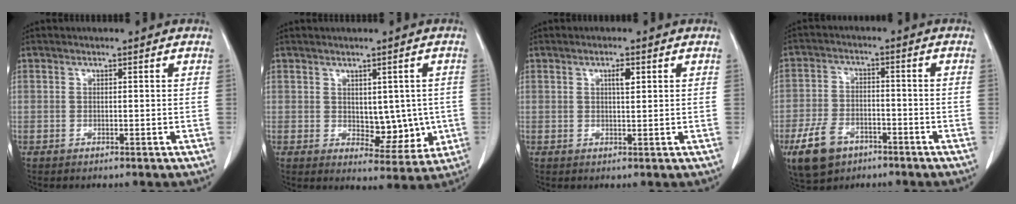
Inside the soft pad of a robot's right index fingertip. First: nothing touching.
{"total": 6.7, "force": [-0.1, 3.9, 5.4], "torque": [-0.055, -0.004, 0.014]}
{"total": 2.0, "force": [0.8, 0.5, 1.8], "torque": [-0.029, 0.000, 0.013]}
{"total": 8.5, "force": [-4.9, 5.2, 4.5], "torque": [-0.099, 0.004, -0.081]}